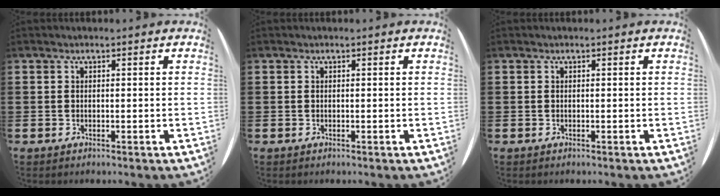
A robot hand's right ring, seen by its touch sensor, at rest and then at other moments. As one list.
[{"total": 0.0}, {"total": 0.0}]